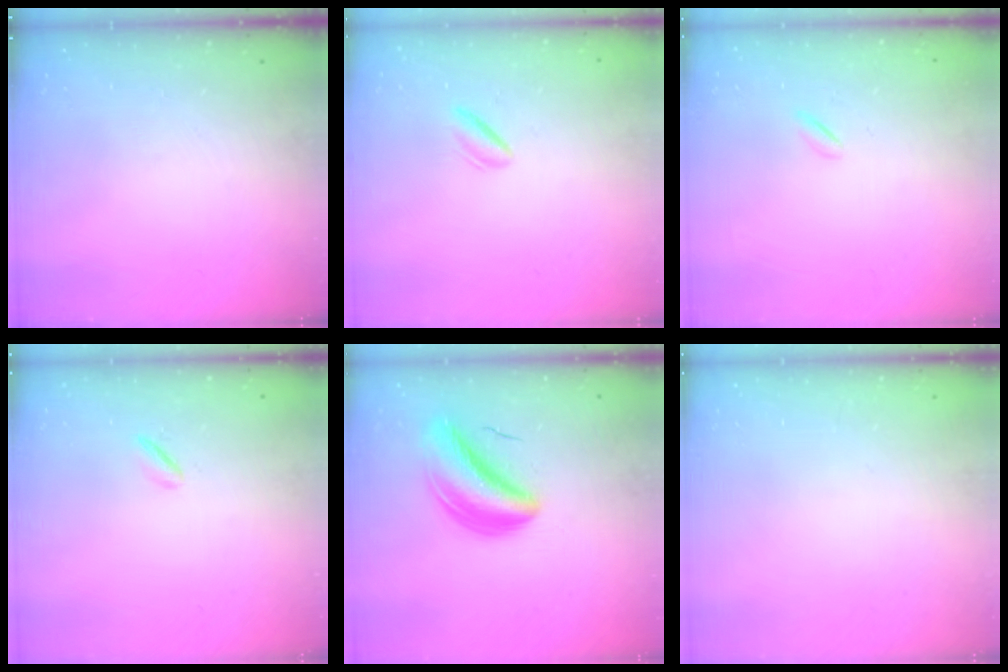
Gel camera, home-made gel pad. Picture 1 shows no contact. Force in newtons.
{"total": 1.0, "press": 0.8, "slide": 0.6}
{"total": 0.0}
{"total": 1.9, "press": 1.8, "slide": 0.5}
{"total": 7.6, "press": 7.4, "slide": 1.9}
{"total": 2.0, "press": 2.0, "slide": 0.1}